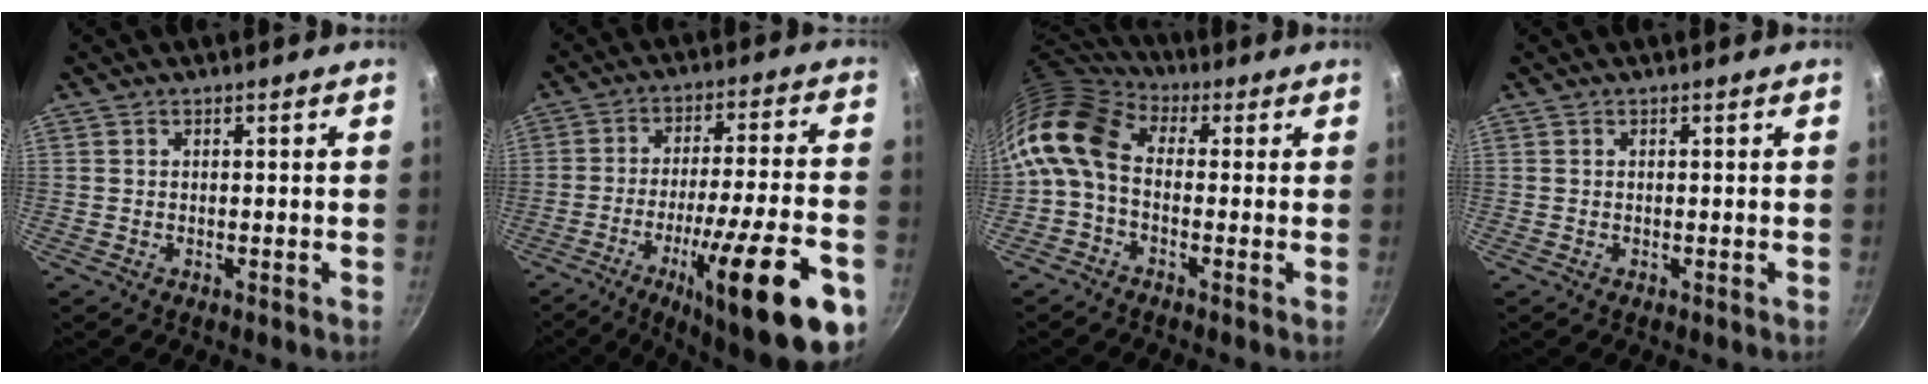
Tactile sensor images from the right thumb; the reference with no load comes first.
{"total": 25.5, "force": [-11.0, 5.8, 22.3], "torque": [-0.302, 0.034, -0.163]}
{"total": 11.8, "force": [-0.8, 8.0, 8.6], "torque": [-0.167, 0.029, -0.038]}
{"total": 0.0}